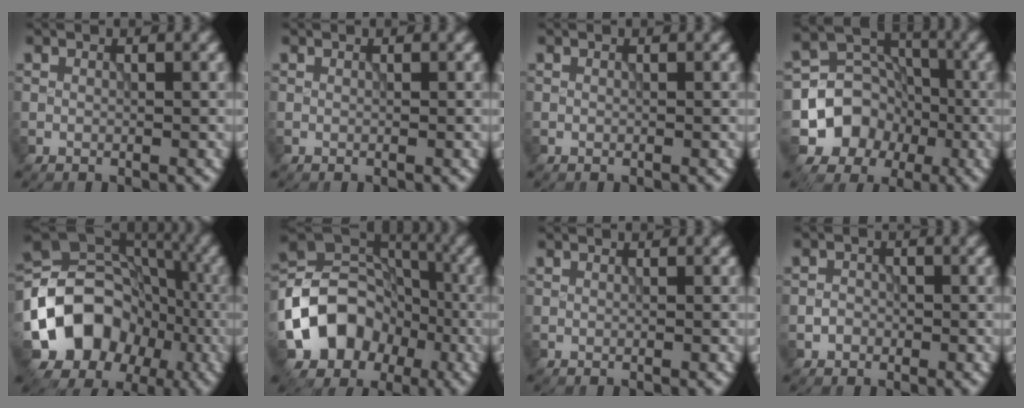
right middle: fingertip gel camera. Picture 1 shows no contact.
{"total": 0.0}
{"total": 0.0}
{"total": 6.0, "force": [-2.2, 5.2, 1.9], "torque": [-0.008, 0.000, -0.041]}
{"total": 12.4, "force": [-4.3, 10.0, 5.9], "torque": [-0.102, 0.004, -0.074]}
{"total": 10.0, "force": [-3.7, 8.0, 4.7], "torque": [-0.063, 0.010, -0.074]}
{"total": 0.0}
{"total": 1.3, "force": [-0.5, 1.1, 0.3], "torque": [0.001, 0.002, -0.012]}